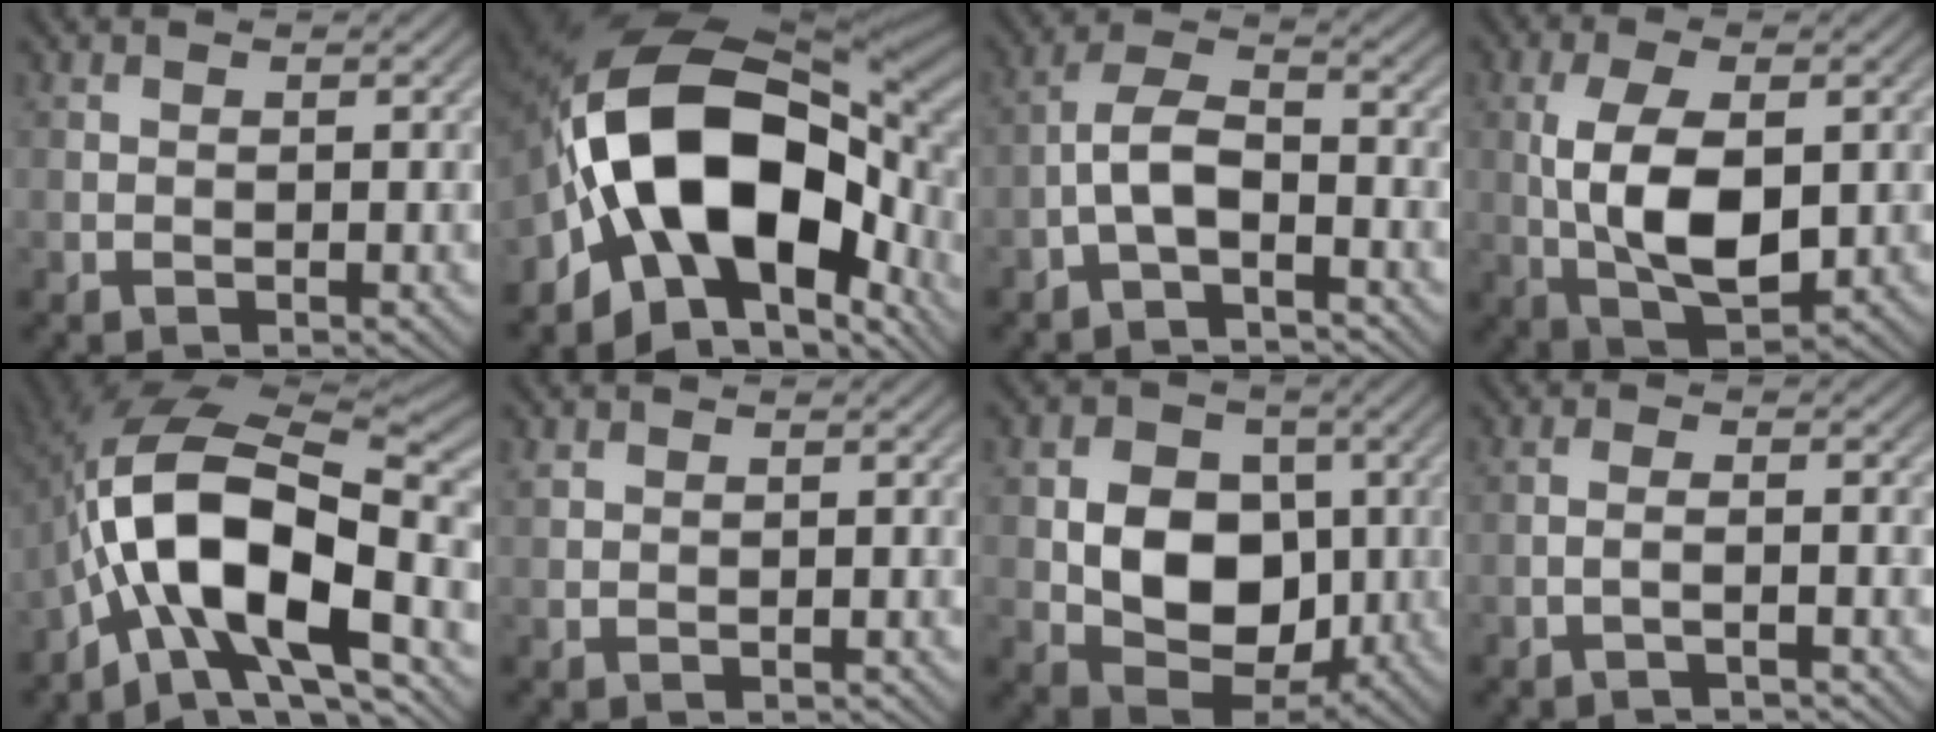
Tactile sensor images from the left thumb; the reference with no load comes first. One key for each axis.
{"total": 18.5, "fx": -3.5, "fy": 10.6, "fz": 14.7, "tx": -0.267, "ty": 0.008, "tz": -0.070}
{"total": 5.0, "fx": -2.5, "fy": 2.0, "fz": 3.9, "tx": -0.075, "ty": 0.013, "tz": -0.060}
{"total": 9.1, "fx": -0.1, "fy": 4.4, "fz": 8.0, "tx": -0.169, "ty": -0.003, "tz": 0.003}
{"total": 15.8, "fx": -4.7, "fy": 6.5, "fz": 13.6, "tx": -0.237, "ty": 0.011, "tz": -0.094}
{"total": 0.7, "fx": 0.4, "fy": 0.4, "fz": 0.3, "tx": -0.010, "ty": 0.000, "tz": 0.011}
{"total": 10.0, "fx": -0.4, "fy": 7.5, "fz": 6.5, "tx": -0.125, "ty": -0.009, "tz": -0.012}
{"total": 1.7, "fx": -1.1, "fy": 0.3, "fz": 1.3, "tx": -0.019, "ty": 0.009, "tz": -0.030}